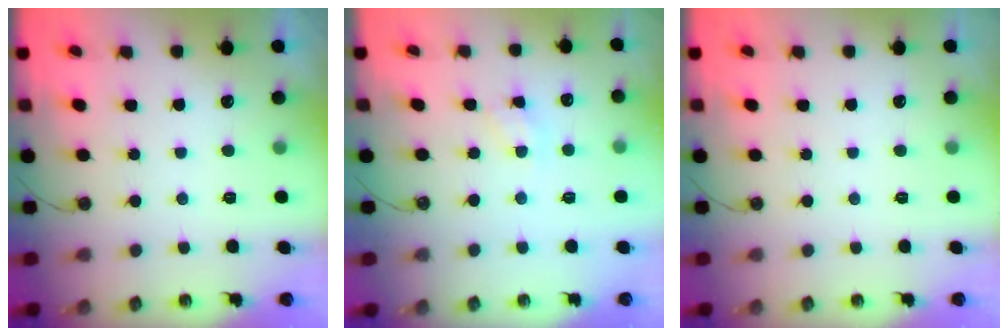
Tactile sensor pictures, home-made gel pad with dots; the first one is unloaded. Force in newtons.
{"total": 3.3, "press": 3.2, "slide": 0.4}
{"total": 0.0}